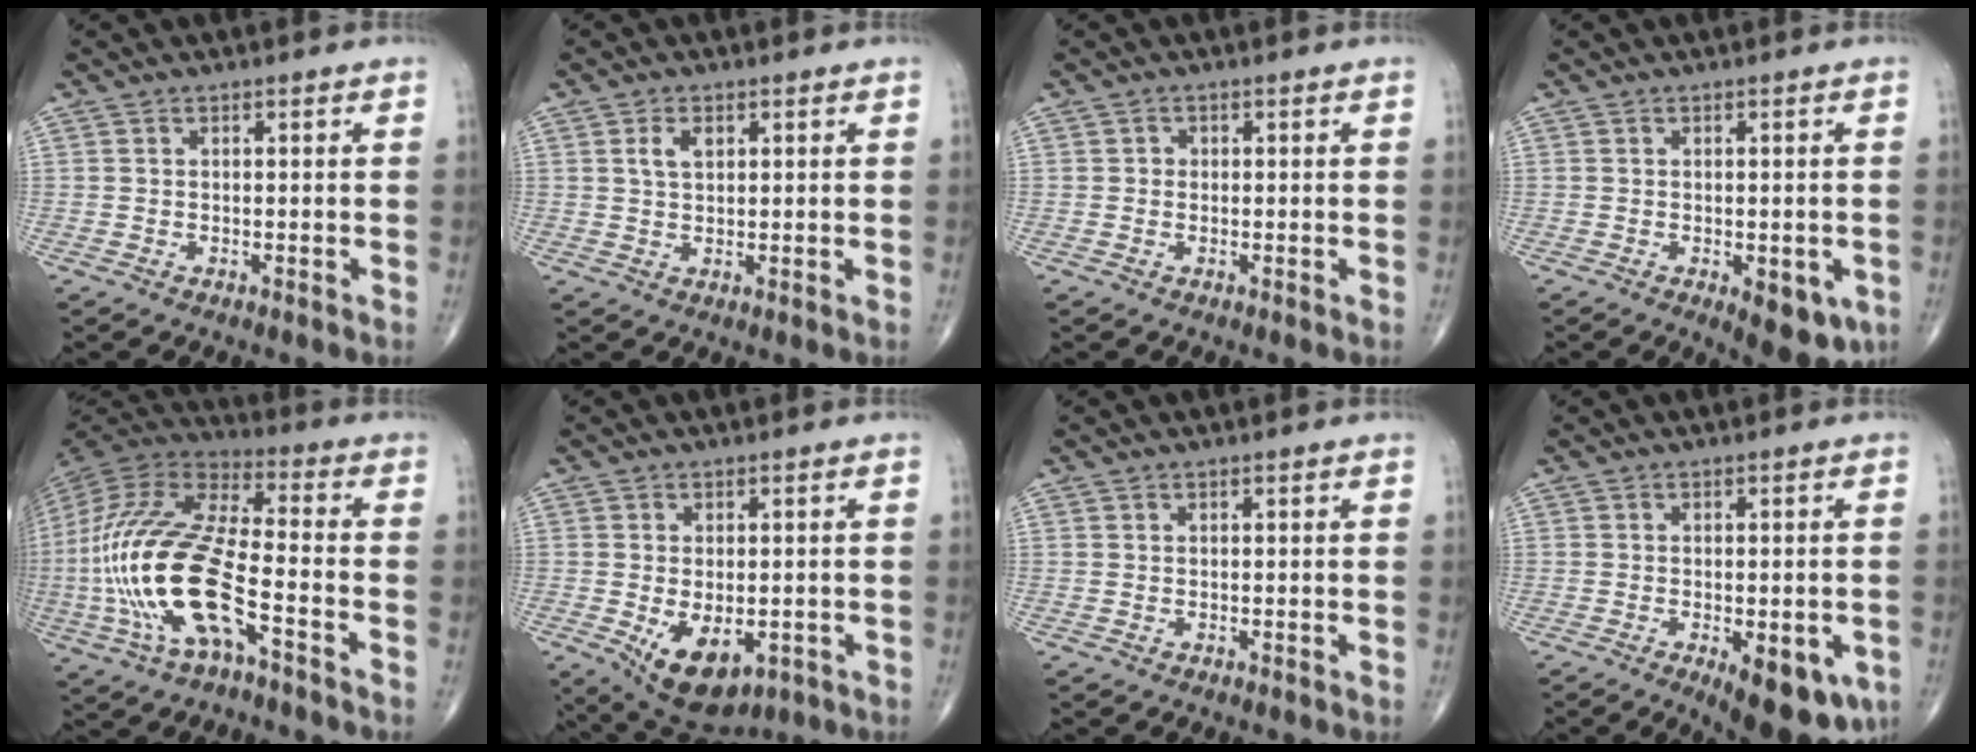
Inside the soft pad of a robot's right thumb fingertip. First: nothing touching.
{"total": 3.2, "force": [1.2, 1.9, 2.3], "torque": [-0.039, -0.001, 0.023]}
{"total": 0.9, "force": [0.0, 0.9, 0.2], "torque": [0.003, 0.003, -0.002]}
{"total": 7.5, "force": [-2.7, 3.4, 6.2], "torque": [-0.059, -0.004, -0.024]}
{"total": 23.7, "force": [-6.8, 8.4, 21.0], "torque": [-0.485, 0.023, -0.123]}
{"total": 10.0, "force": [-3.0, 5.8, 7.6], "torque": [-0.104, -0.009, -0.029]}
{"total": 0.0}
{"total": 11.8, "force": [-4.6, 4.9, 9.7], "torque": [-0.106, -0.006, -0.052]}